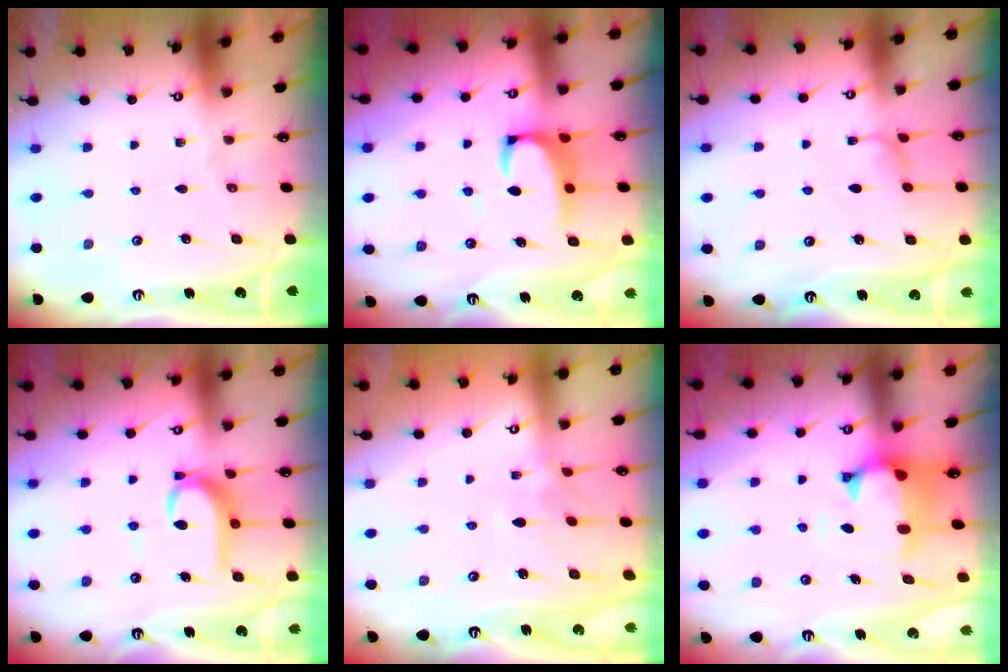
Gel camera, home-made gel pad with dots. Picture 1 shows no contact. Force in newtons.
{"total": 3.0, "press": 2.8, "slide": 1.0}
{"total": 2.2, "press": 2.2, "slide": 0.4}
{"total": 6.8, "press": 6.7, "slide": 1.0}
{"total": 4.0, "press": 3.9, "slide": 0.5}
{"total": 1.1, "press": 0.1, "slide": 1.1}